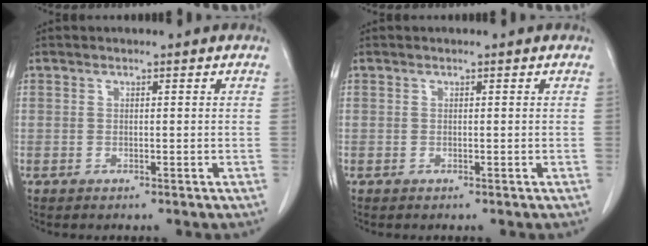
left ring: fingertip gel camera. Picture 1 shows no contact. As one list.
[{"total": 0.0}]